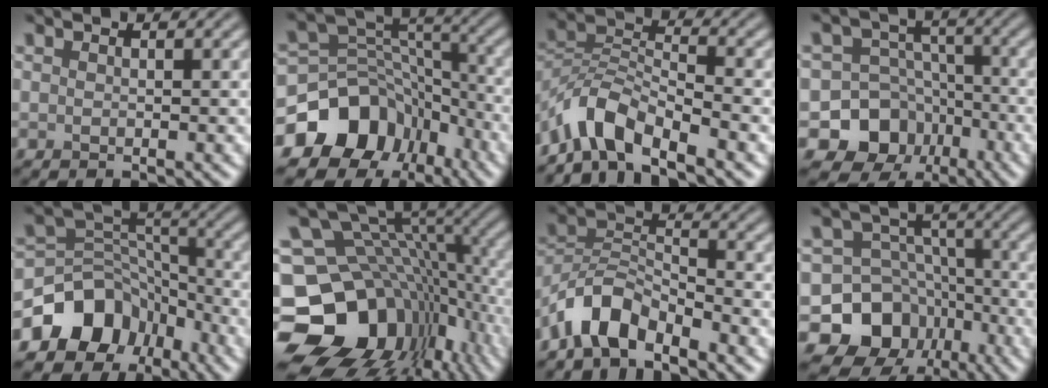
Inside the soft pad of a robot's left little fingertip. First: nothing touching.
{"total": 12.1, "force": [-6.8, 9.2, 3.7], "torque": [-0.080, 0.012, -0.110]}
{"total": 5.9, "force": [-4.6, 1.9, 3.1], "torque": [-0.050, 0.004, -0.098]}
{"total": 10.7, "force": [-5.7, 8.8, 2.2], "torque": [-0.030, -0.011, -0.113]}
{"total": 8.6, "force": [-5.0, 6.5, 2.6], "torque": [-0.034, 0.013, -0.098]}
{"total": 16.9, "force": [-3.3, 12.6, 10.9], "torque": [-0.217, -0.018, -0.029]}
{"total": 5.2, "force": [-4.1, 2.0, 2.5], "torque": [-0.039, 0.007, -0.089]}
{"total": 11.8, "force": [-6.4, 9.5, 3.0], "torque": [-0.059, 0.003, -0.118]}